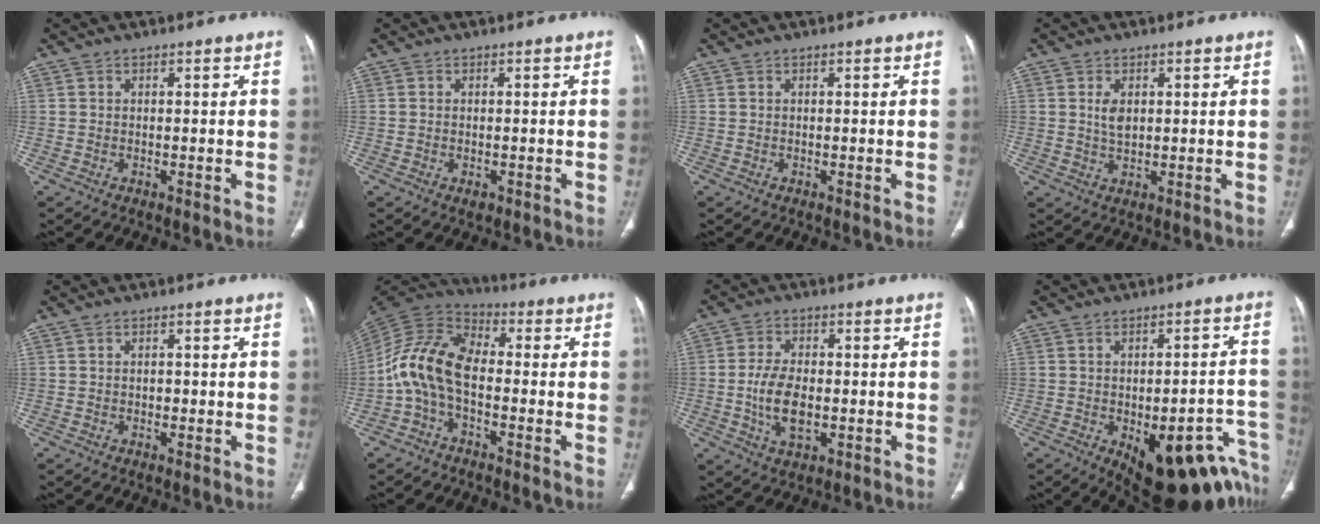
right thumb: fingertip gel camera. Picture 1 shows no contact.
{"total": 1.2, "force": [-0.4, 0.8, 0.8], "torque": [-0.011, 0.001, -0.002]}
{"total": 0.0}
{"total": 3.3, "force": [0.8, 1.9, 2.5], "torque": [-0.040, -0.006, 0.019]}
{"total": 0.9, "force": [-0.1, 0.6, 0.6], "torque": [-0.005, 0.002, -0.002]}
{"total": 12.1, "force": [-2.2, 7.1, 9.6], "torque": [-0.186, 0.044, -0.056]}
{"total": 8.1, "force": [-1.3, 4.5, 6.5], "torque": [-0.121, 0.003, -0.020]}
{"total": 22.1, "force": [-11.3, 9.7, 16.2], "torque": [-0.112, 0.061, -0.130]}